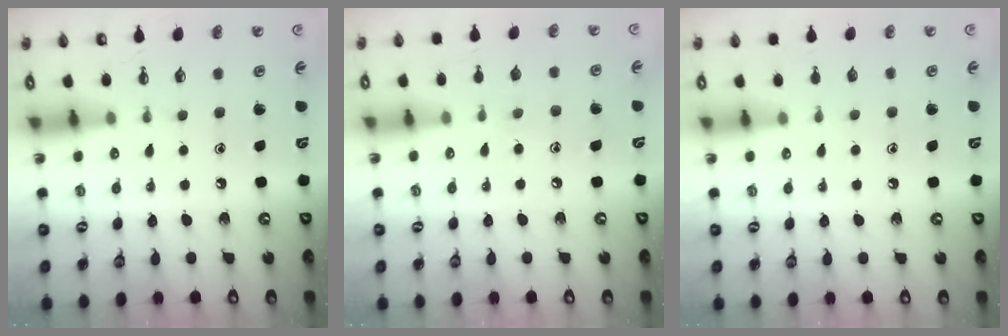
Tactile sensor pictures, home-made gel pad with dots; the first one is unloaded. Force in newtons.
{"total": 6.1, "press": 6.1, "slide": 0.3}
{"total": 3.3, "press": 3.3, "slide": 0.5}